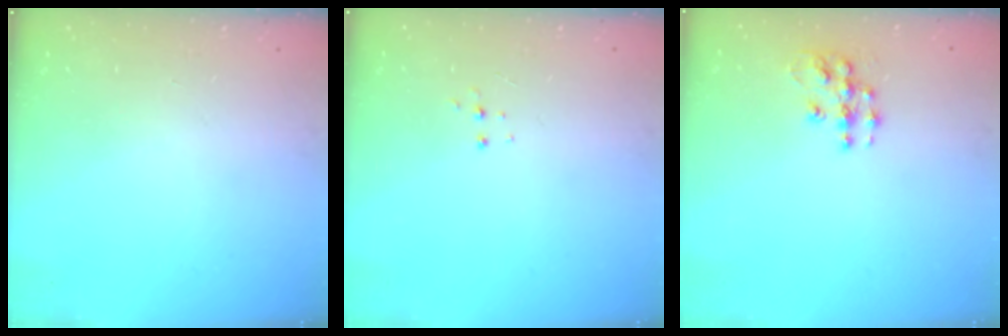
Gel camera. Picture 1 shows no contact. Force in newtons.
{"total": 3.8, "press": 3.8, "slide": 0.3}
{"total": 9.2, "press": 9.2, "slide": 0.5}